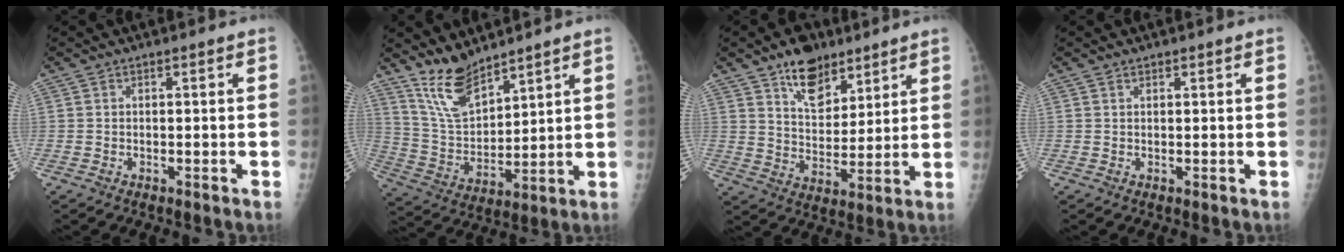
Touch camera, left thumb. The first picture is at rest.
{"total": 10.0, "force": [8.5, 3.3, 4.0], "torque": [-0.063, -0.060, 0.183]}
{"total": 11.5, "force": [7.7, 6.2, 5.9], "torque": [-0.063, -0.049, 0.132]}
{"total": 0.6, "force": [0.5, 0.3, 0.1], "torque": [-0.002, -0.003, 0.008]}